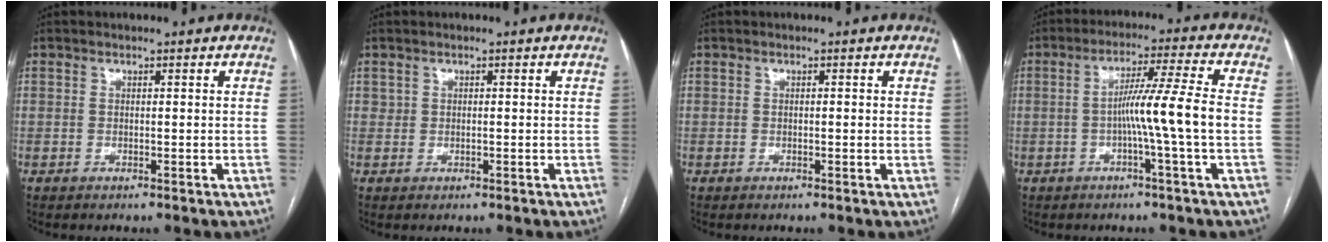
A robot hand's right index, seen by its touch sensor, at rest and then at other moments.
{"total": 0.5, "force": [0.1, 0.4, 0.3], "torque": [-0.008, 0.002, 0.003]}
{"total": 0.6, "force": [0.1, 0.1, 0.6], "torque": [-0.010, 0.001, 0.001]}
{"total": 8.5, "force": [-1.4, -1.9, 8.2], "torque": [-0.140, 0.010, -0.024]}